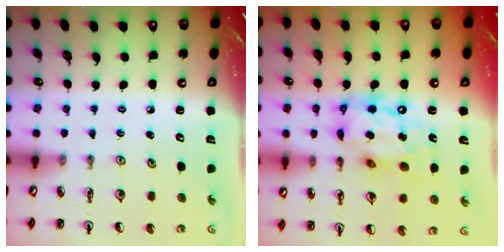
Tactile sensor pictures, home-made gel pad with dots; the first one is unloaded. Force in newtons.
{"total": 13.5, "press": 13.5, "slide": 1.2}